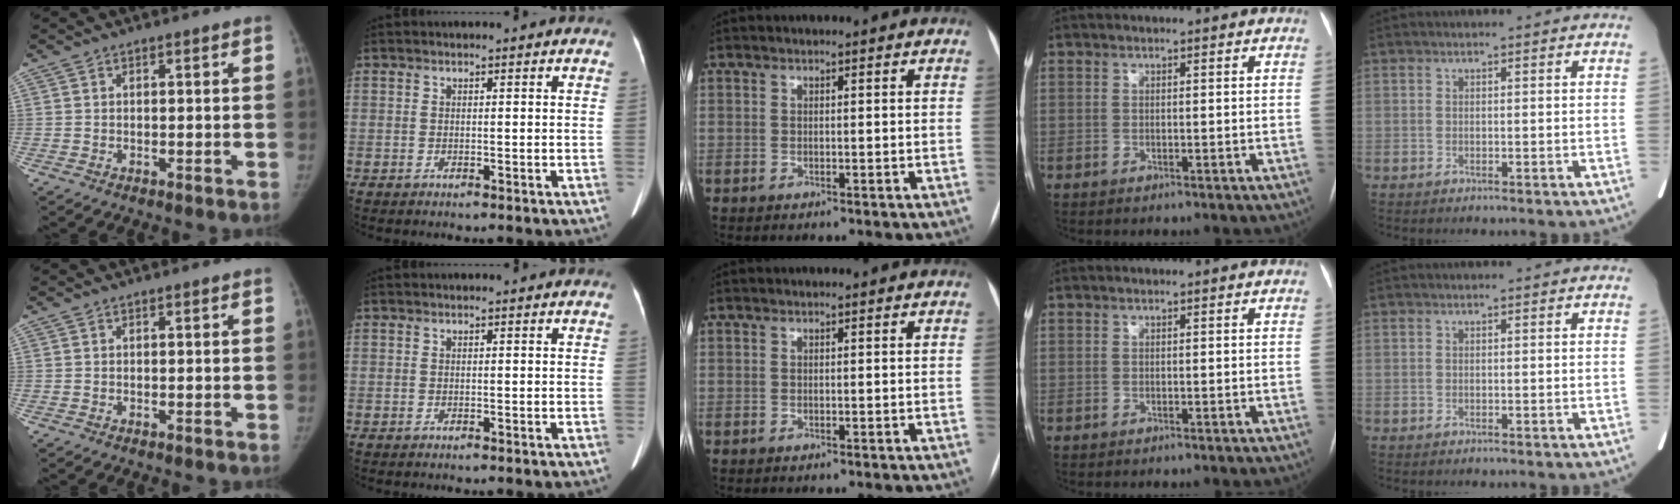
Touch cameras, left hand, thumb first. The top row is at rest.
{}